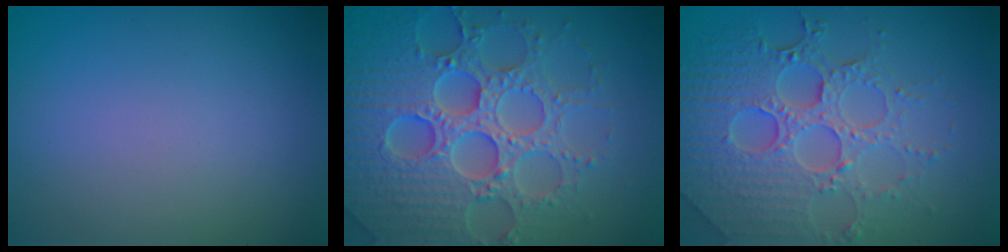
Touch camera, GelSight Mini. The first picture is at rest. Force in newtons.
{"total": 7.9, "press": 7.7, "slide": 1.8}
{"total": 7.7, "press": 5.7, "slide": 5.2}